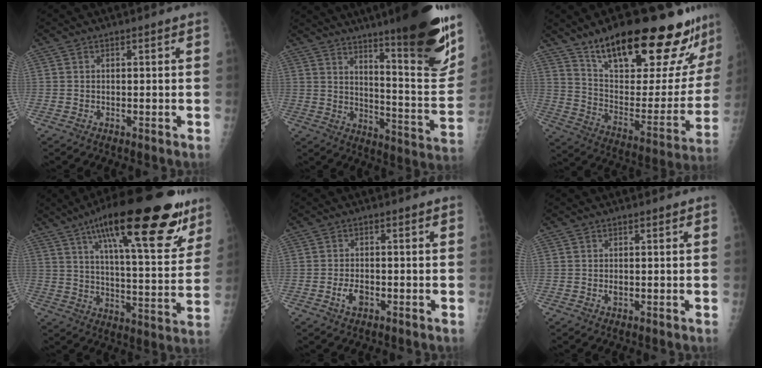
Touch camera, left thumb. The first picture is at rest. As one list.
[{"total": 24.8, "force": [16.2, 3.4, 18.4], "torque": [-0.235, -0.091, 0.232]}, {"total": 30.7, "force": [22.0, 8.9, 19.5], "torque": [-0.255, -0.079, 0.330]}, {"total": 27.8, "force": [16.2, 8.0, 21.1], "torque": [-0.282, -0.036, 0.243]}, {"total": 3.0, "force": [-1.2, 1.7, 2.1], "torque": [-0.038, 0.004, -0.020]}, {"total": 1.0, "force": [0.1, 0.7, 0.7], "torque": [-0.008, 0.000, 0.002]}]